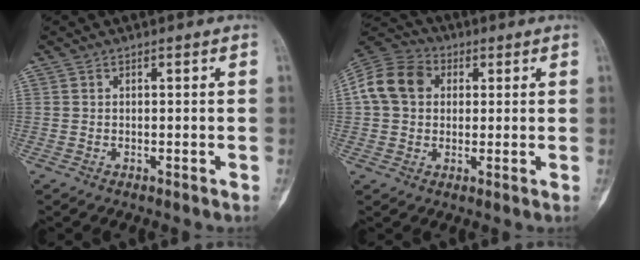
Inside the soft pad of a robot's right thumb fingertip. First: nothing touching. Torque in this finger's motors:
{"motor_torque": [0.35, 0.47, 0.06, 0.05, 0.07]}